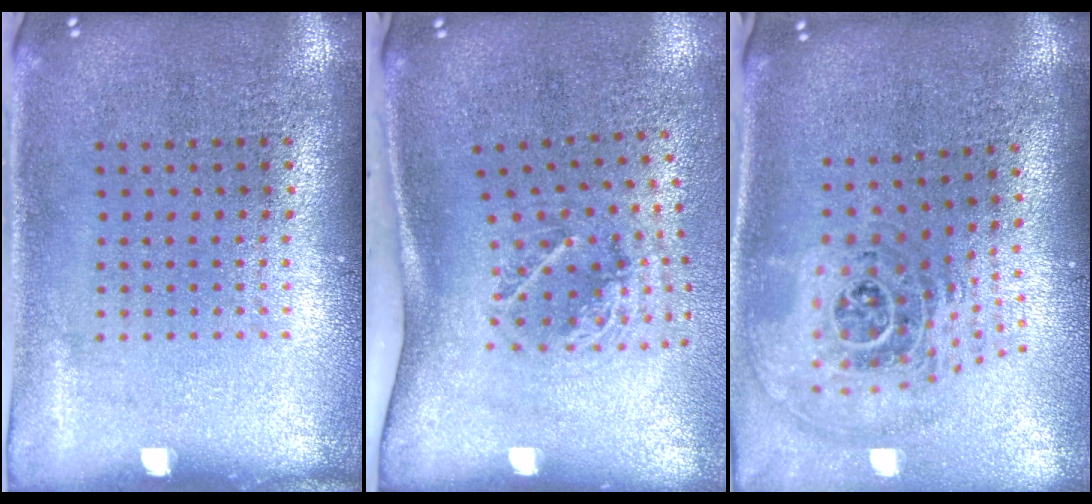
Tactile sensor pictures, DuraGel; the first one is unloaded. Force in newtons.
{"total": 2.1, "press": 1.3, "slide": 1.7}
{"total": 2.0, "press": 1.5, "slide": 1.4}